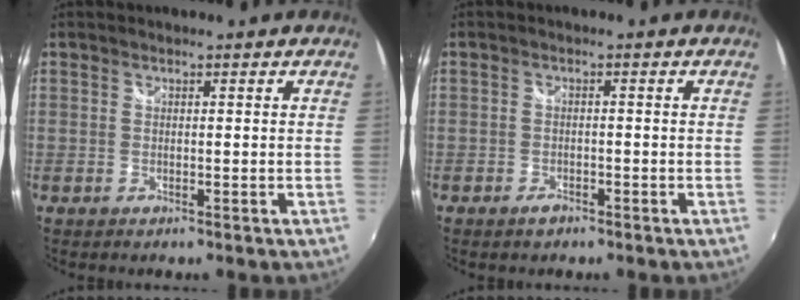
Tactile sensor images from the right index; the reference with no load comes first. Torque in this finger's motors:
{"motor_torque": [0.08, -0.03, -0.01, -0.02]}